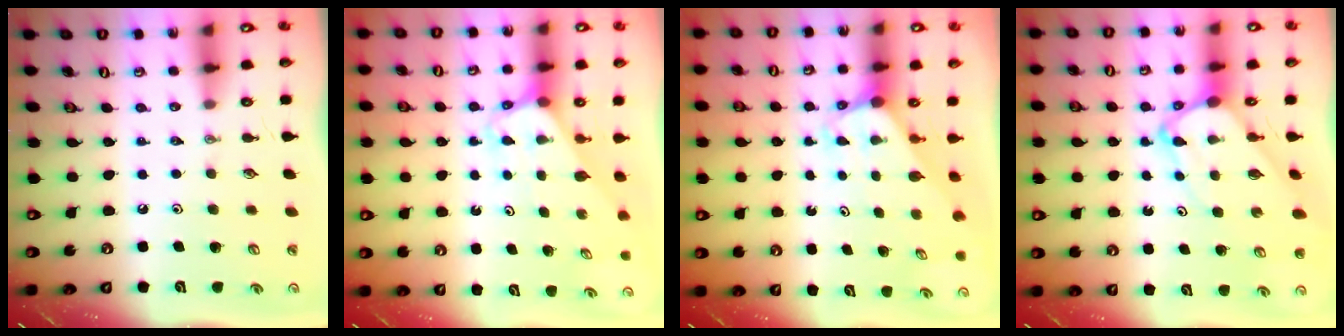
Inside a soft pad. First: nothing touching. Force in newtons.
{"total": 3.2, "press": 3.2, "slide": 0.2}
{"total": 2.9, "press": 2.9, "slide": 0.0}
{"total": 5.8, "press": 5.8, "slide": 0.5}